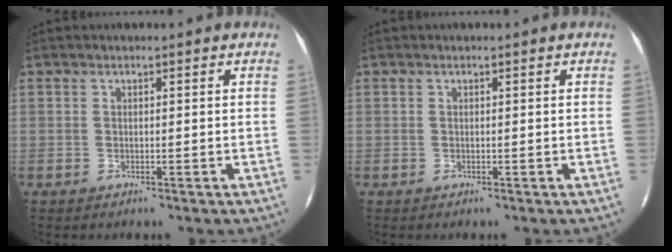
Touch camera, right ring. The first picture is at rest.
{"total": 0.0}